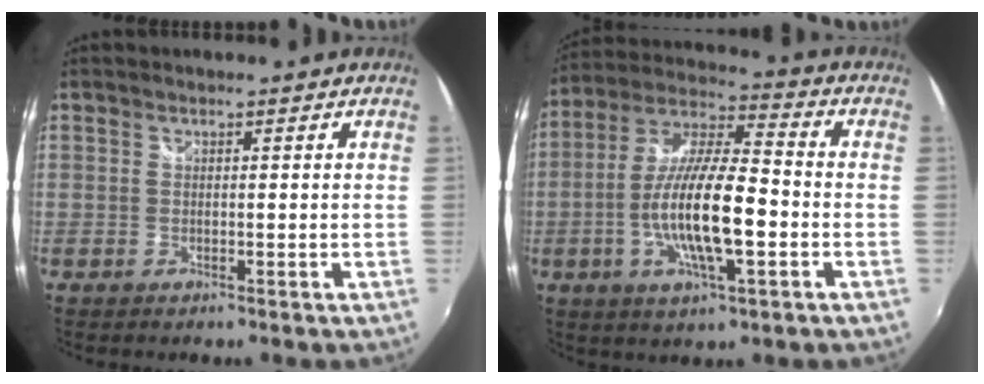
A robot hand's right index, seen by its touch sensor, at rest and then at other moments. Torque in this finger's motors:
{"motor_torque": [1.77, -0.37, 1.05, 0.21]}